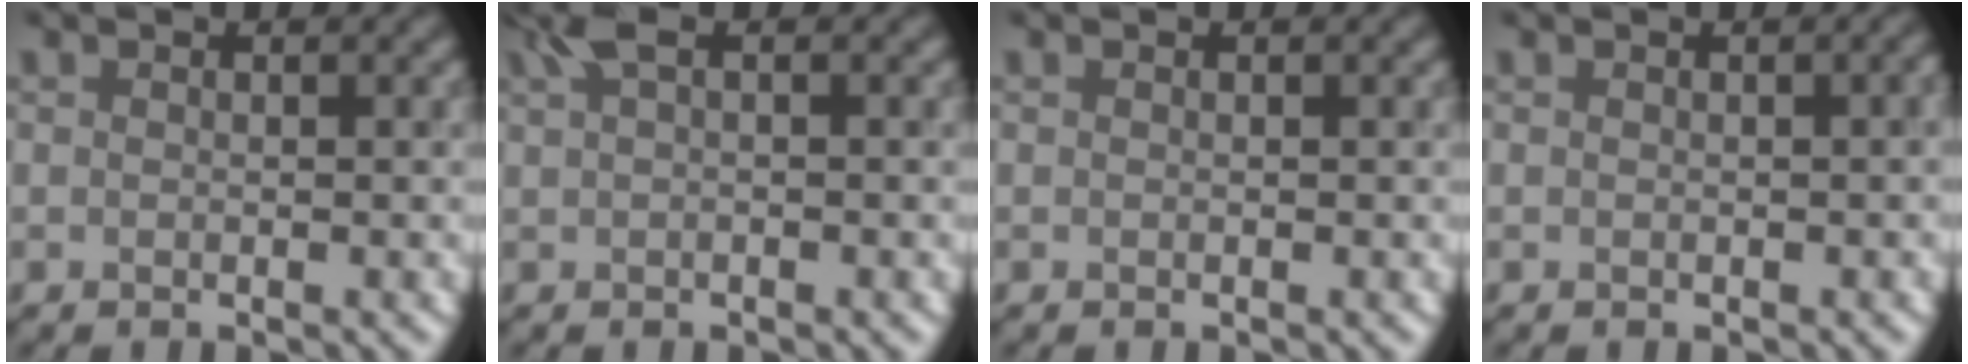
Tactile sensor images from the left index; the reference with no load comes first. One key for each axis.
{"total": 2.1, "fx": 0.9, "fy": 0.7, "fz": 1.7, "tx": -0.036, "ty": 0.006, "tz": 0.016}
{"total": 0.0}
{"total": 0.9, "fx": 0.0, "fy": 0.2, "fz": 0.8, "tx": -0.009, "ty": 0.003, "tz": 0.002}